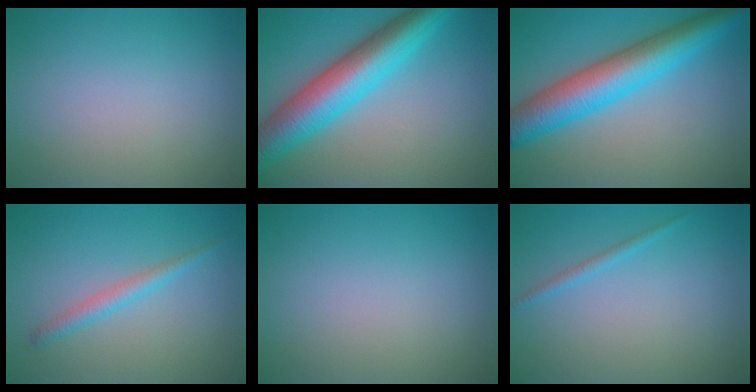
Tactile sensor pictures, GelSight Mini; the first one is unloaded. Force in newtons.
{"total": 9.0, "press": 9.0, "slide": 0.0}
{"total": 8.4, "press": 8.4, "slide": 0.2}
{"total": 1.8, "press": 1.8, "slide": 0.1}
{"total": 0.0}
{"total": 0.9, "press": 0.9, "slide": 0.1}